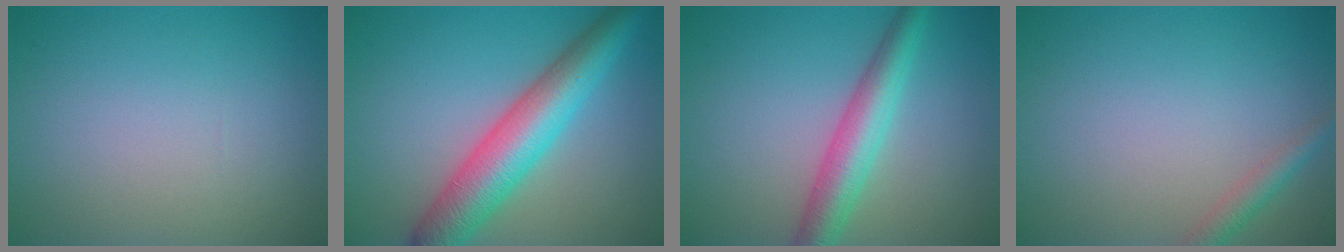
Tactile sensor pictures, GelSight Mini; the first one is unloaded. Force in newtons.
{"total": 7.6, "press": 7.6, "slide": 0.1}
{"total": 4.9, "press": 4.9, "slide": 0.1}
{"total": 1.8, "press": 1.8, "slide": 0.1}